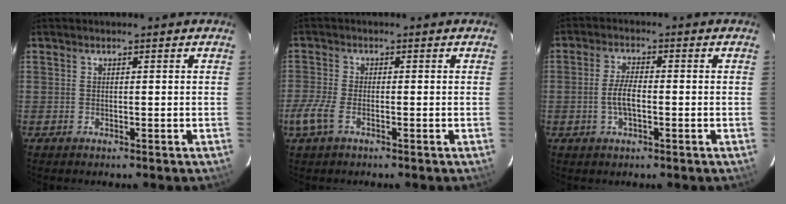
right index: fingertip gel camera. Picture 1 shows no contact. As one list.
[{"total": 4.9, "force": [-2.6, 2.1, 3.6], "torque": [-0.093, -0.007, -0.053]}, {"total": 4.5, "force": [-1.1, 1.6, 4.0], "torque": [-0.084, 0.001, -0.021]}]